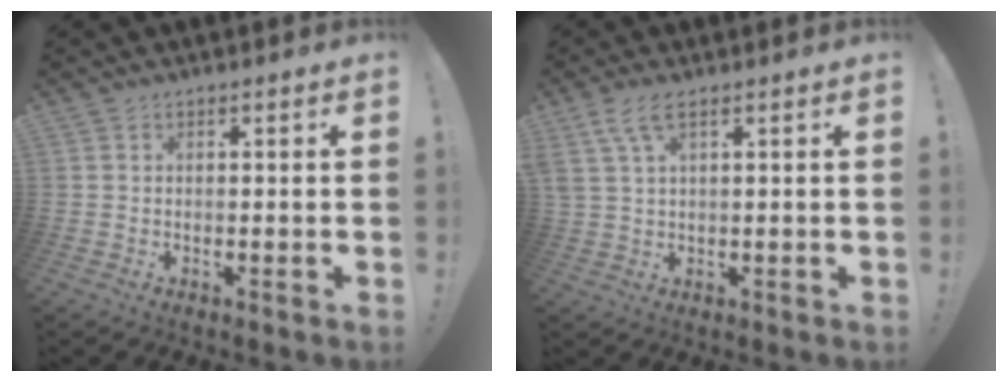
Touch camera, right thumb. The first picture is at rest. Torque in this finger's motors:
{"motor_torque": [0.15, 0.70, 1.04, 0.24, 0.13]}